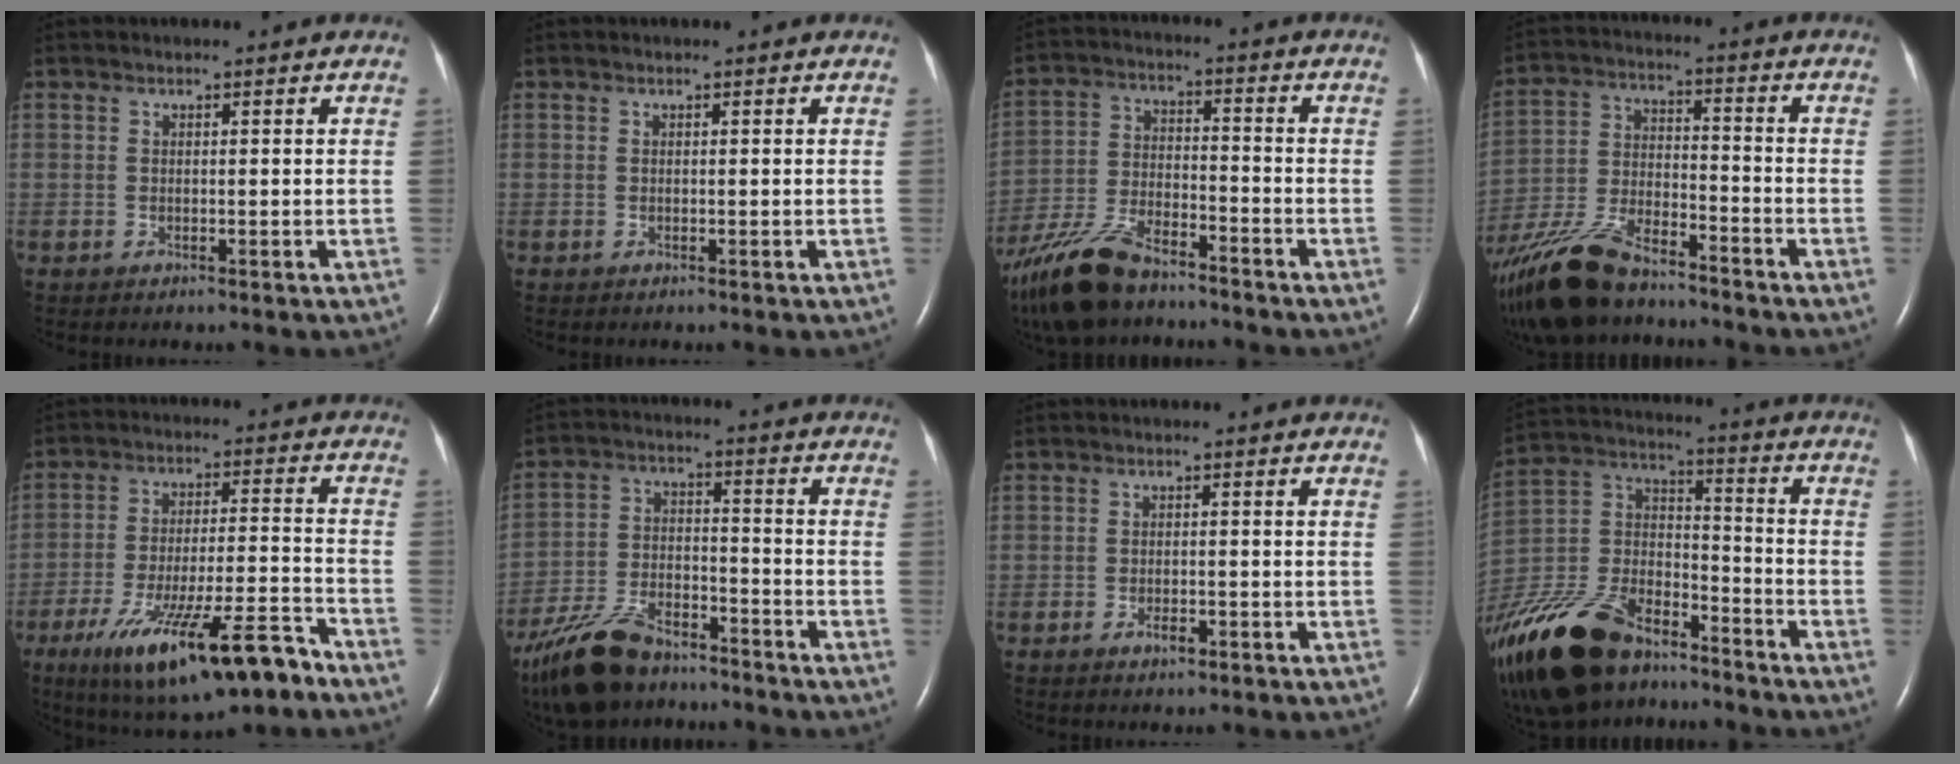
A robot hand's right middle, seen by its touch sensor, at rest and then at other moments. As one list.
[{"total": 0.0}, {"total": 13.6, "force": [-10.7, 4.3, 7.1], "torque": [-0.154, -0.017, -0.197]}, {"total": 16.0, "force": [-12.9, 4.7, 8.3], "torque": [-0.188, -0.021, -0.238]}, {"total": 17.8, "force": [-11.5, 3.2, 13.2], "torque": [-0.199, -0.019, -0.186]}, {"total": 13.4, "force": [-10.6, 4.9, 6.4], "torque": [-0.132, -0.010, -0.189]}, {"total": 1.7, "force": [-1.0, 0.6, 1.2], "torque": [-0.024, 0.000, -0.015]}, {"total": 24.8, "force": [-18.3, 10.2, 13.4], "torque": [-0.346, -0.022, -0.339]}]